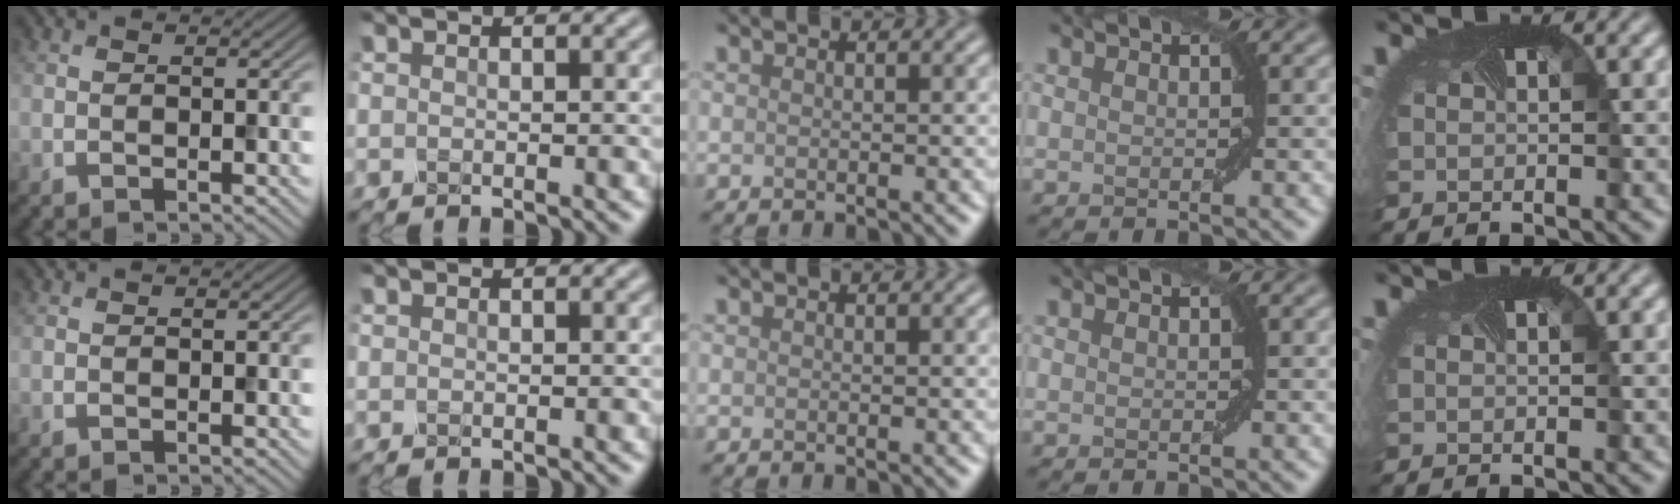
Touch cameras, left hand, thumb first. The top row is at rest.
{}